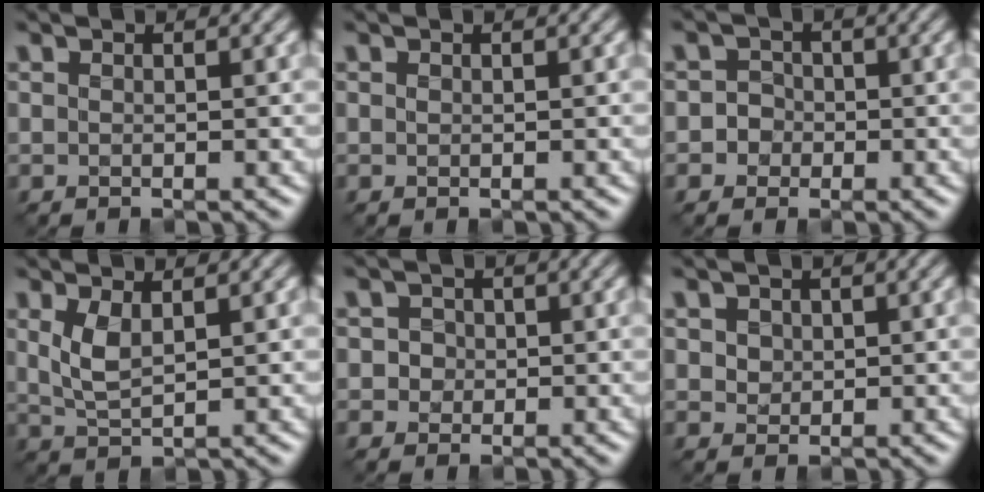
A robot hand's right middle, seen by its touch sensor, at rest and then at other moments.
{"total": 0.0}
{"total": 2.4, "force": [-0.5, 2.3, 0.6], "torque": [0.014, 0.007, -0.020]}
{"total": 2.5, "force": [0.6, 1.1, 2.2], "torque": [-0.053, -0.004, 0.017]}
{"total": 2.2, "force": [0.3, 2.0, 0.9], "torque": [-0.012, 0.005, 0.005]}
{"total": 2.5, "force": [0.9, 2.0, 1.2], "torque": [-0.044, 0.003, 0.025]}